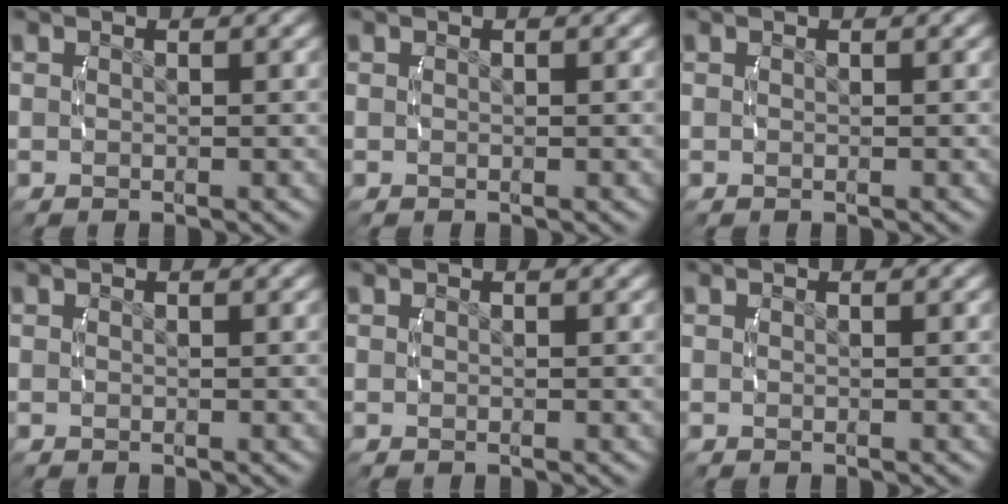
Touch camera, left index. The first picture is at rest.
{"total": 0.0}
{"total": 0.0}
{"total": 0.0}
{"total": 0.0}
{"total": 0.0}